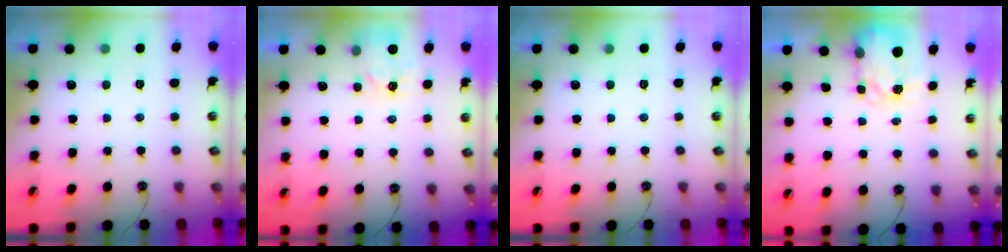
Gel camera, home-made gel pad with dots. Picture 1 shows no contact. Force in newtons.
{"total": 5.2, "press": 5.2, "slide": 0.6}
{"total": 0.0}
{"total": 3.7, "press": 3.7, "slide": 0.5}